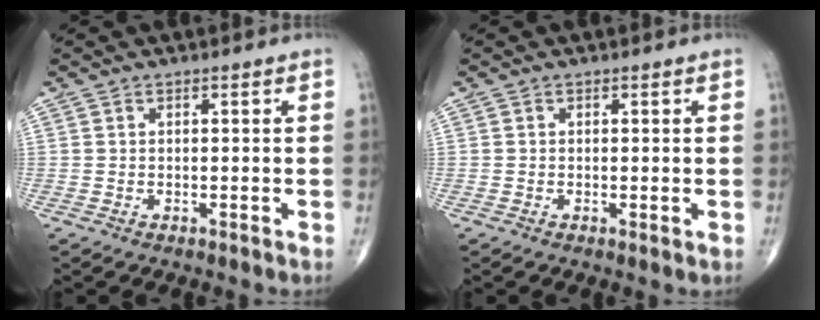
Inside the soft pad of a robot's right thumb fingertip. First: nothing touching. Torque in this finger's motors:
{"motor_torque": [-0.05, -0.10, 0.00, 0.37, -0.01]}